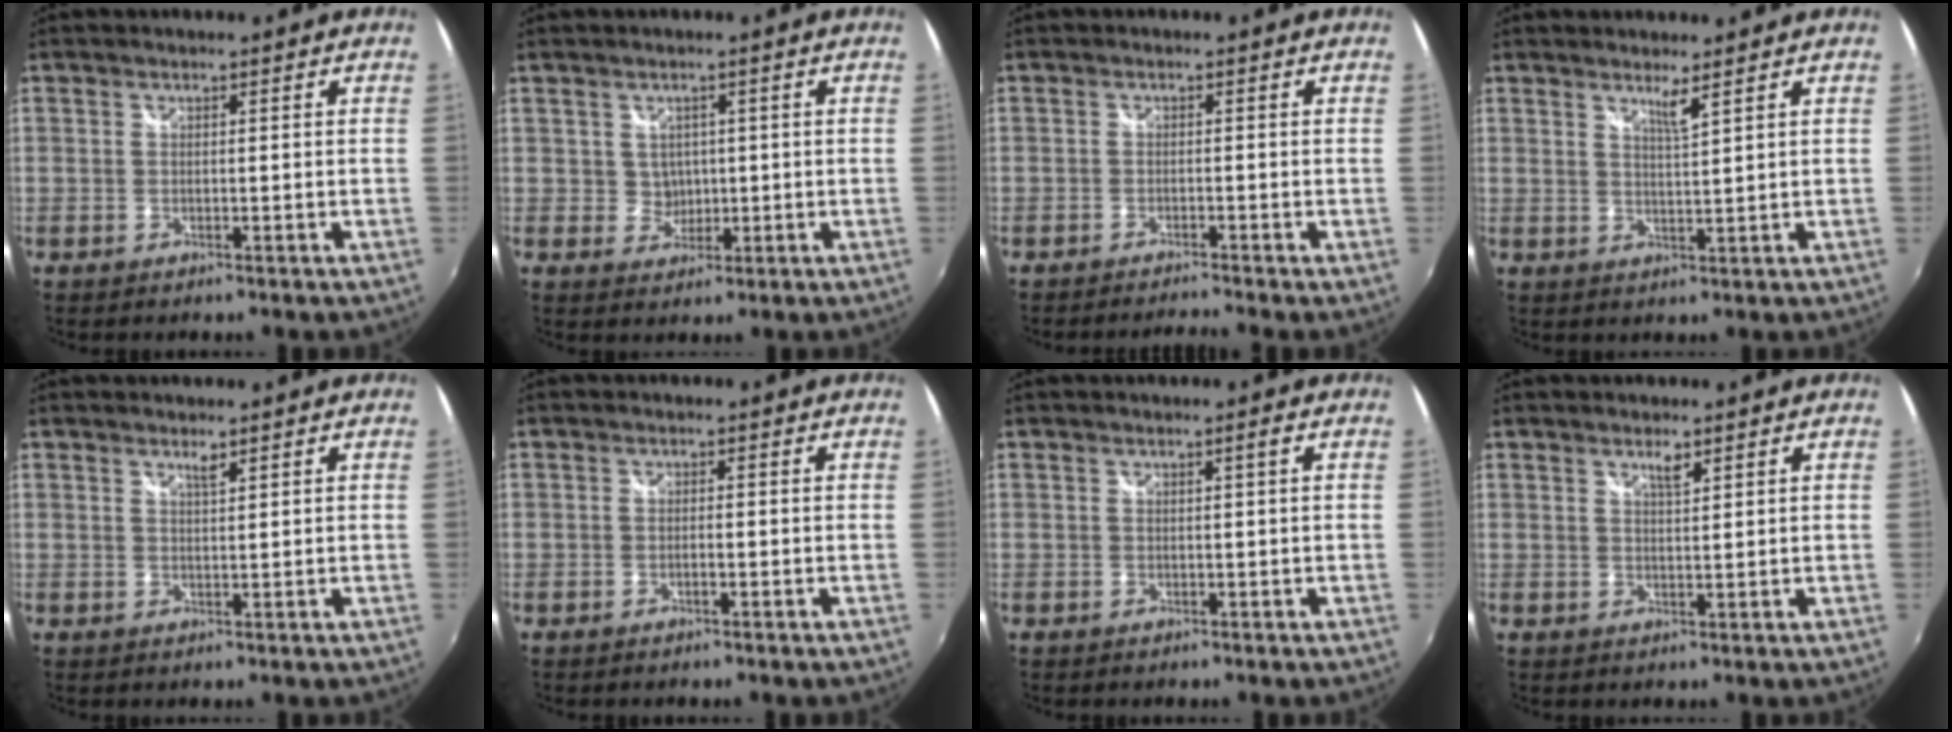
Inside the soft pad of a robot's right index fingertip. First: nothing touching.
{"total": 2.8, "force": [0.4, 2.8, 0.3], "torque": [-0.003, 0.005, 0.010]}
{"total": 2.4, "force": [-2.3, -0.7, 0.4], "torque": [-0.016, -0.007, -0.045]}
{"total": 2.6, "force": [1.9, -0.4, 1.7], "torque": [-0.032, -0.007, 0.029]}
{"total": 1.4, "force": [1.1, 0.1, 0.9], "torque": [-0.014, 0.000, 0.018]}
{"total": 0.9, "force": [-0.5, 0.2, 0.7], "torque": [-0.015, 0.000, -0.009]}
{"total": 0.9, "force": [0.2, -0.3, 0.9], "torque": [-0.012, 0.002, 0.004]}
{"total": 2.1, "force": [1.5, 0.5, 1.4], "torque": [-0.022, 0.001, 0.025]}